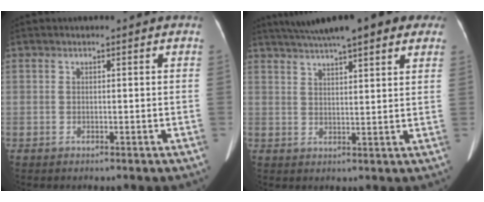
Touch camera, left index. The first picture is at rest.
{"total": 16.7, "force": [12.8, 3.8, 10.1], "torque": [-0.161, 0.055, 0.166]}